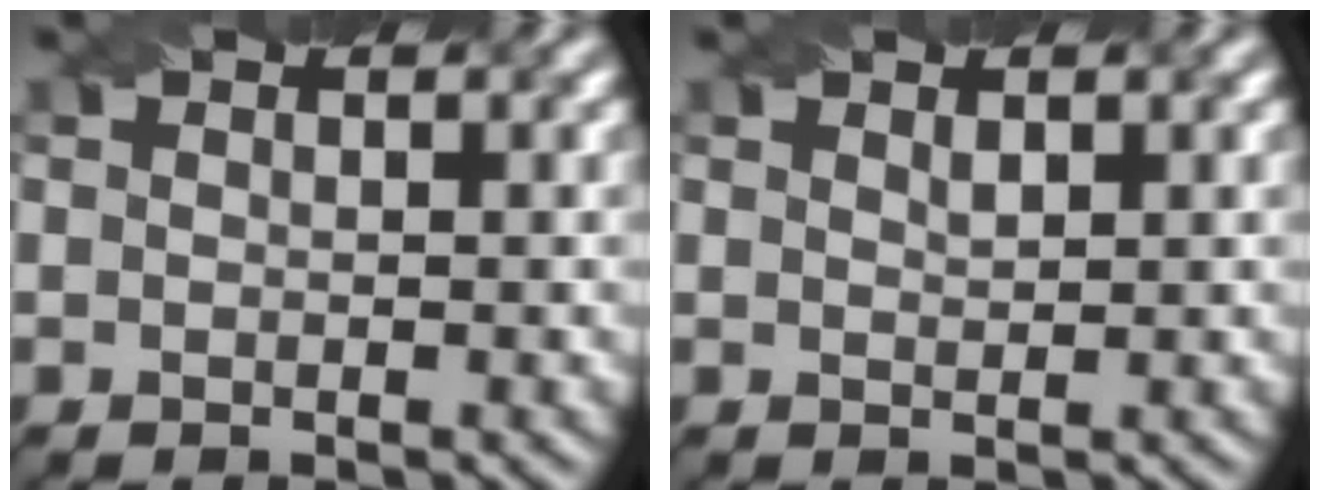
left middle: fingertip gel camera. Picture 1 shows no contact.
{"total": 0.7, "force": [0.5, 0.2, 0.4], "torque": [-0.010, -0.002, 0.011]}